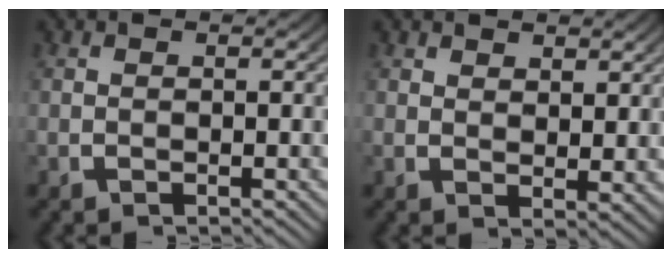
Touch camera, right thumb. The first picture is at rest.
{"total": 1.8, "force": [1.6, 0.6, 0.7], "torque": [-0.001, -0.007, 0.033]}